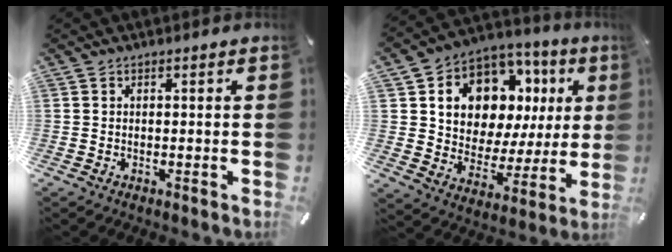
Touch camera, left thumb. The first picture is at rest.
{"total": 11.4, "force": [5.7, 8.6, 4.7], "torque": [-0.087, -0.058, 0.108]}